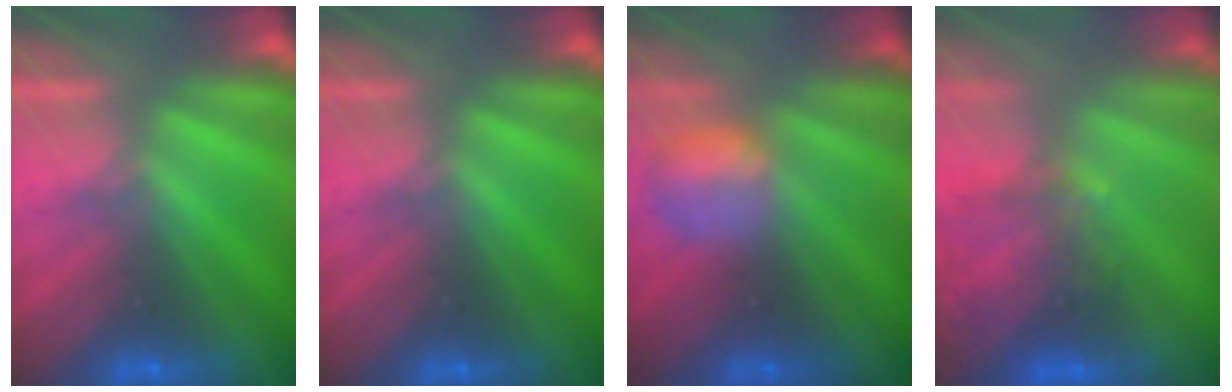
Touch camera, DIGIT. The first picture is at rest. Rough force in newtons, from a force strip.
{"total": 0.0}
{"total": 2.4}
{"total": 7.7}